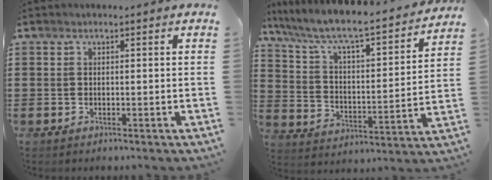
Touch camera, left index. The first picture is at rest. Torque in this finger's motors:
{"motor_torque": [1.55, -0.59, 0.42, 0.21]}